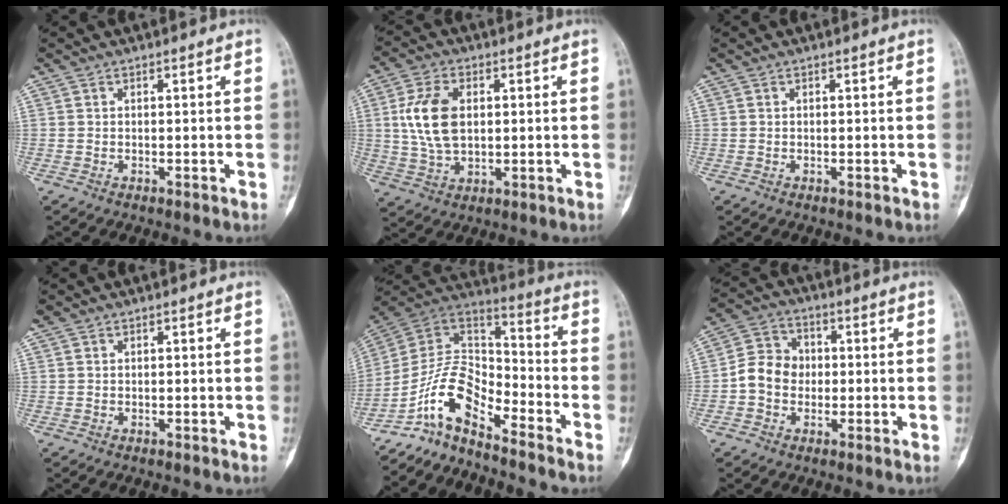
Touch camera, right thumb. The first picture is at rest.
{"total": 10.5, "force": [1.5, 6.5, 8.2], "torque": [-0.159, 0.001, 0.034]}
{"total": 0.0}
{"total": 0.6, "force": [0.4, 0.4, 0.2], "torque": [-0.004, 0.007, 0.008]}
{"total": 12.1, "force": [-8.6, 5.0, 6.8], "torque": [-0.114, 0.098, -0.170]}
{"total": 7.8, "force": [-0.9, 6.8, 3.7], "torque": [-0.045, 0.024, -0.029]}